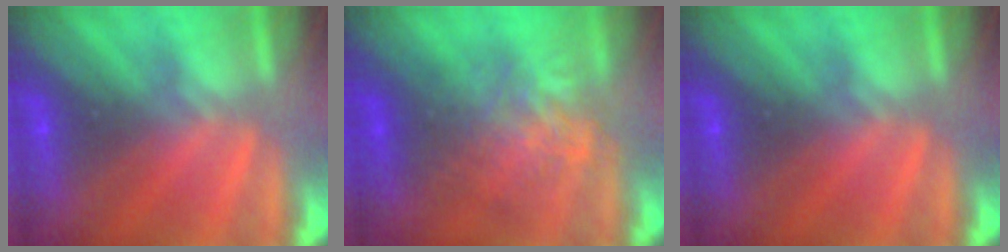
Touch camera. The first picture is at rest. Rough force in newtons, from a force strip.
{"total": 2.2}
{"total": 0.0}